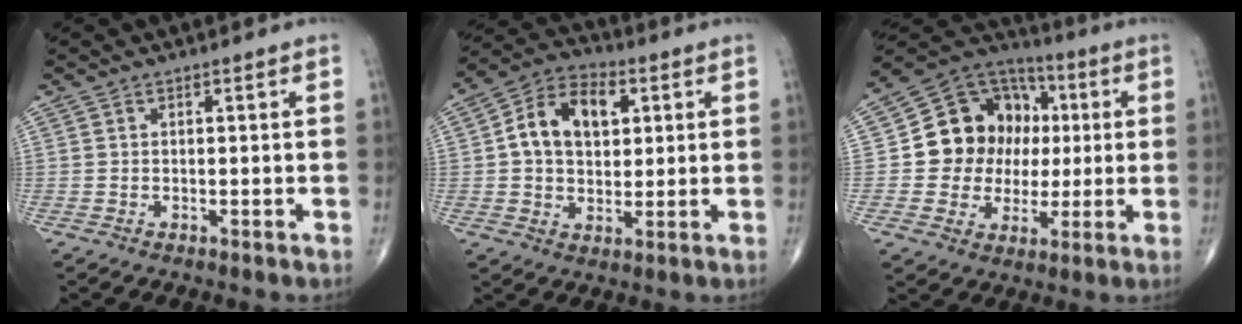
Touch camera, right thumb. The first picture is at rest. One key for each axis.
{"total": 12.9, "fx": 3.0, "fy": 8.8, "fz": 8.9, "tx": -0.124, "ty": 0.010, "tz": 0.044}
{"total": 16.8, "fx": 1.6, "fy": 14.4, "fz": 8.6, "tx": -0.092, "ty": 0.027, "tz": 0.032}